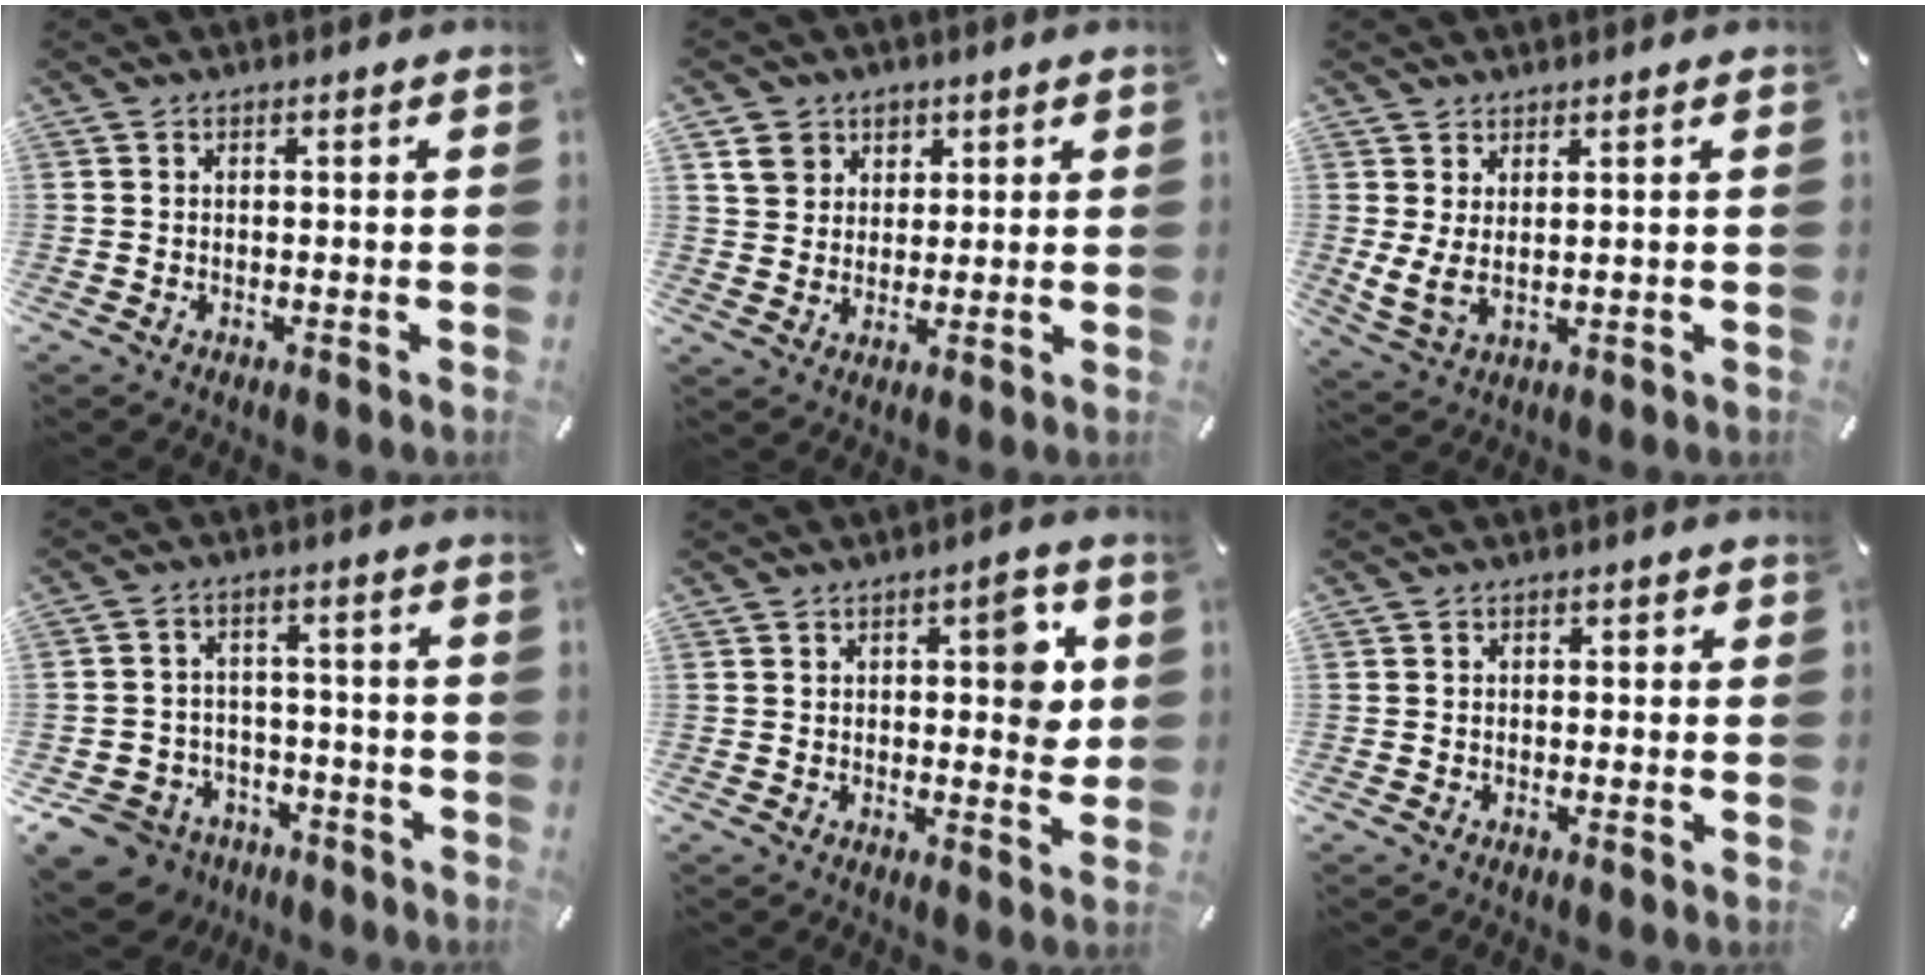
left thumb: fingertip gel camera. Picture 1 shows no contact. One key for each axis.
{"total": 6.9, "fx": 3.2, "fy": 6.0, "fz": 1.1, "tx": -0.021, "ty": -0.004, "tz": 0.061}
{"total": 4.7, "fx": 2.1, "fy": 2.2, "fz": 3.6, "tx": -0.093, "ty": -0.016, "tz": 0.038}
{"total": 9.3, "fx": -6.2, "fy": 6.5, "fz": 2.1, "tx": -0.054, "ty": 0.044, "tz": -0.113}
{"total": 8.5, "fx": 2.3, "fy": 4.1, "fz": 7.1, "tx": -0.079, "ty": -0.010, "tz": 0.030}
{"total": 0.9, "fx": -0.3, "fy": 0.8, "fz": 0.4, "tx": -0.006, "ty": 0.004, "tz": -0.007}